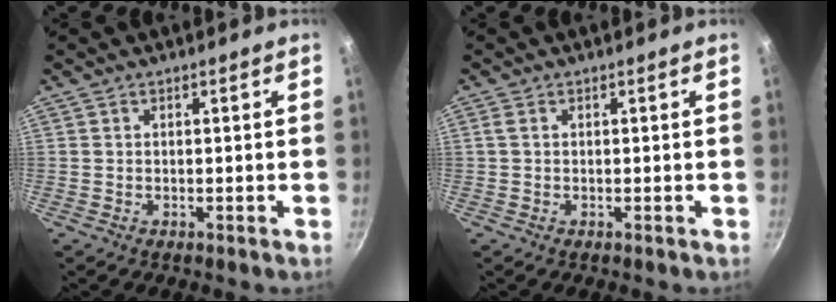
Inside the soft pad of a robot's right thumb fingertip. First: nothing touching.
{"total": 0.9, "force": [0.2, 0.4, 0.7], "torque": [-0.016, 0.003, 0.004]}